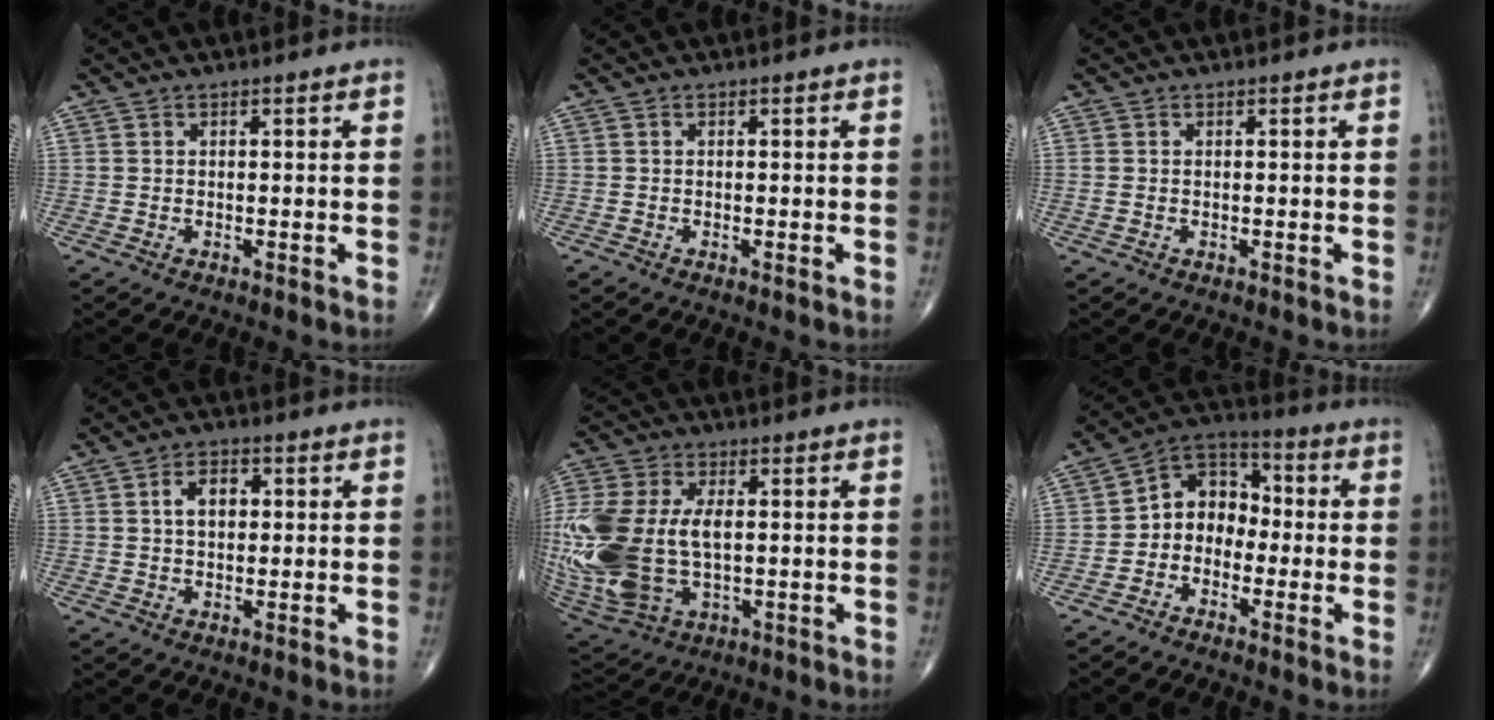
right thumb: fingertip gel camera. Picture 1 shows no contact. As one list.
[{"total": 0.0}, {"total": 0.6, "force": [0.0, 0.4, 0.5], "torque": [-0.018, 0.005, 0.004]}, {"total": 5.1, "force": [1.0, 3.3, 3.8], "torque": [-0.054, 0.009, 0.014]}, {"total": 24.5, "force": [-0.6, 14.6, 19.6], "torque": [-0.486, -0.011, 0.008]}, {"total": 9.2, "force": [-1.7, 7.4, 5.3], "torque": [-0.048, 0.043, -0.051]}]